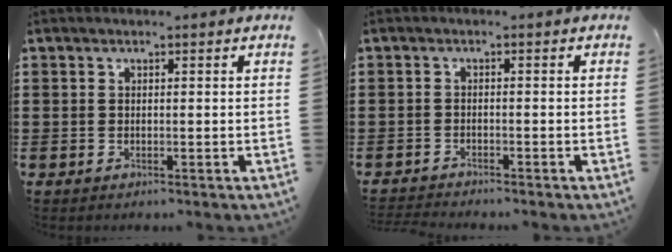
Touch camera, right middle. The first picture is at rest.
{"total": 1.6, "force": [-1.6, 0.1, 0.0], "torque": [-0.004, 0.002, -0.036]}